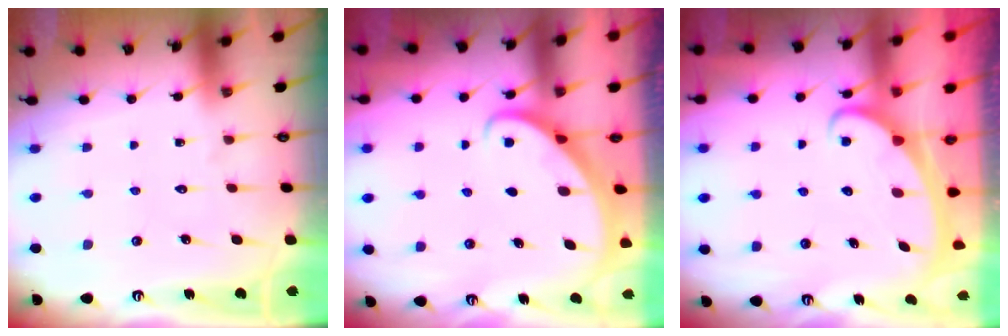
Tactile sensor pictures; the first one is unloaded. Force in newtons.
{"total": 2.7, "press": 2.7, "slide": 0.2}
{"total": 2.3, "press": 2.3, "slide": 0.3}